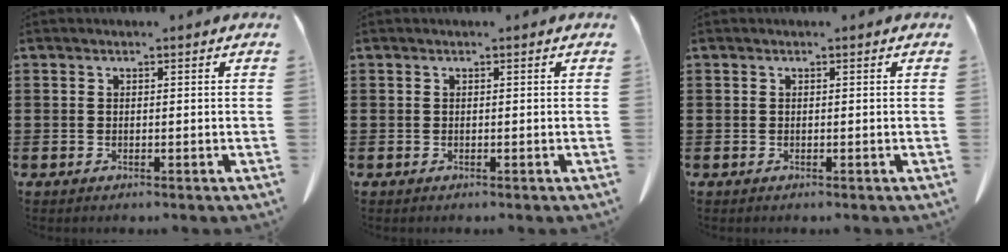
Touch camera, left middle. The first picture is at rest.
{"total": 0.0}
{"total": 0.0}